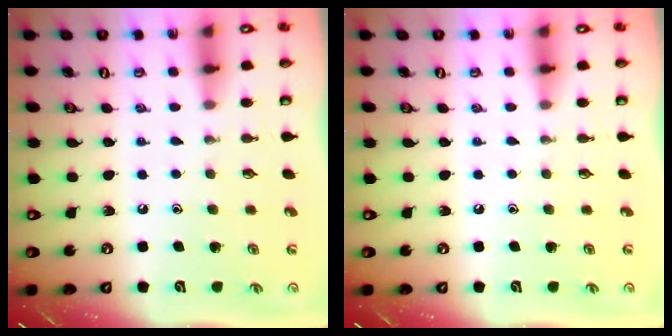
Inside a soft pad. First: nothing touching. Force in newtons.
{"total": 0.0}